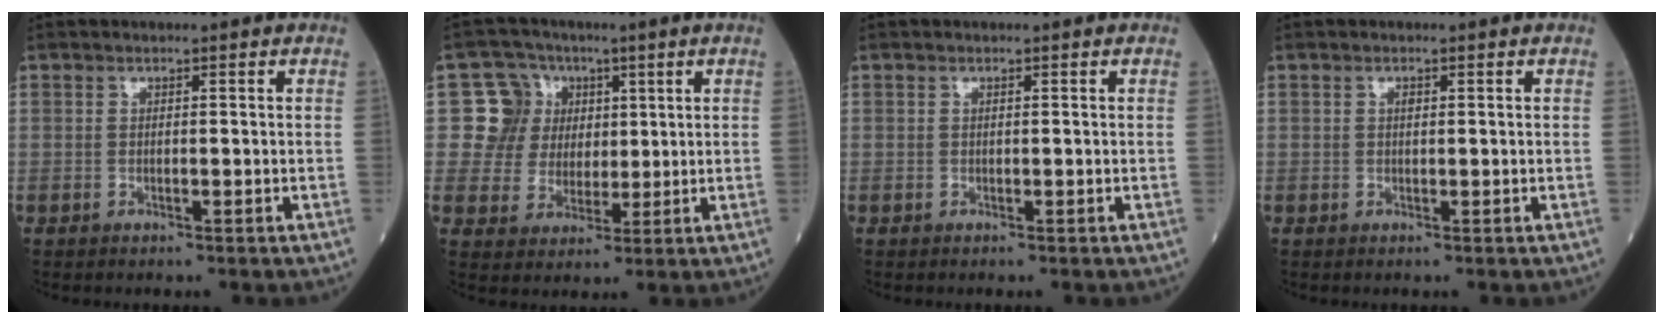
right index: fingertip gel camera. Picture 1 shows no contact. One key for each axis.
{"total": 7.5, "fx": 1.9, "fy": 7.2, "fz": 0.4, "tx": -0.003, "ty": 0.025, "tz": 0.035}
{"total": 0.0}
{"total": 0.6, "fx": 0.2, "fy": 0.3, "fz": 0.5, "tx": -0.012, "ty": 0.001, "tz": 0.003}